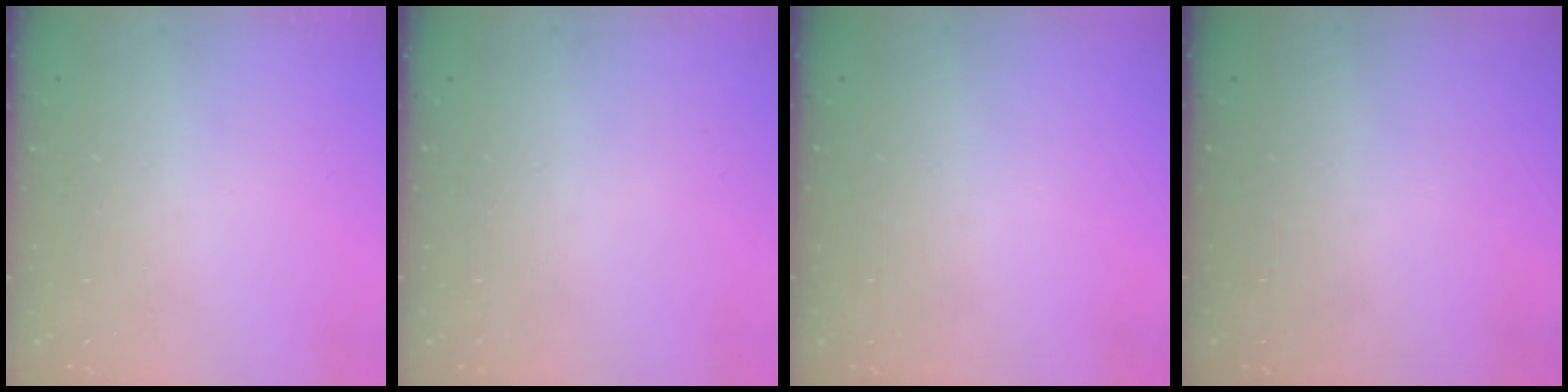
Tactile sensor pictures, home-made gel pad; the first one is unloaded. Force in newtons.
{"total": 0.0}
{"total": 0.0}
{"total": 0.0}